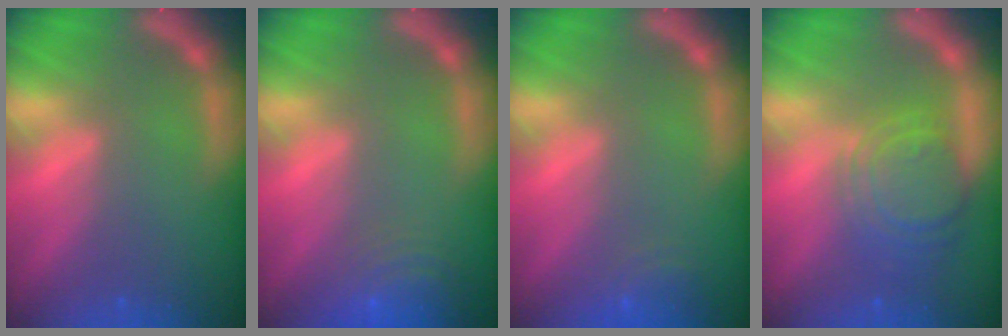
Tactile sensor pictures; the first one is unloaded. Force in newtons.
{"total": 7.0}
{"total": 2.5}
{"total": 7.1}